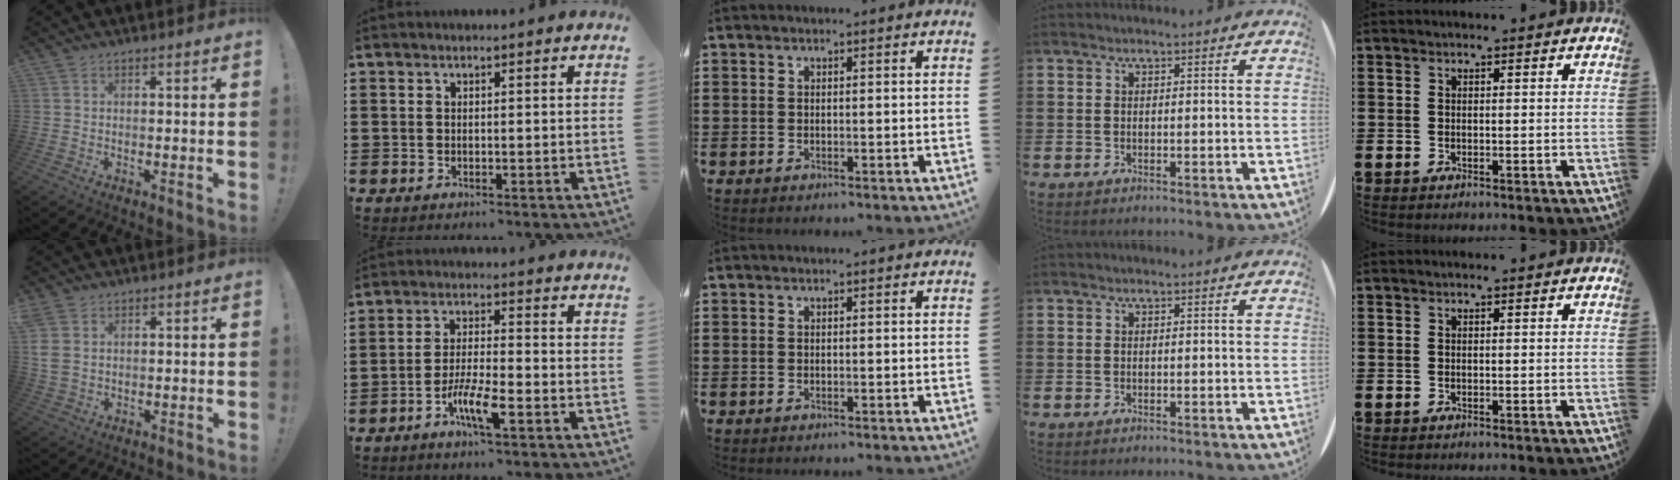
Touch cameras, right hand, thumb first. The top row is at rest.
{"thumb": {"total": 5.2, "force": [2.3, 3.5, 3.2], "torque": [-0.067, -0.007, 0.045]}, "index": {"total": 5.9, "force": [-3.2, 0.7, 4.9], "torque": [-0.108, -0.009, -0.063]}}